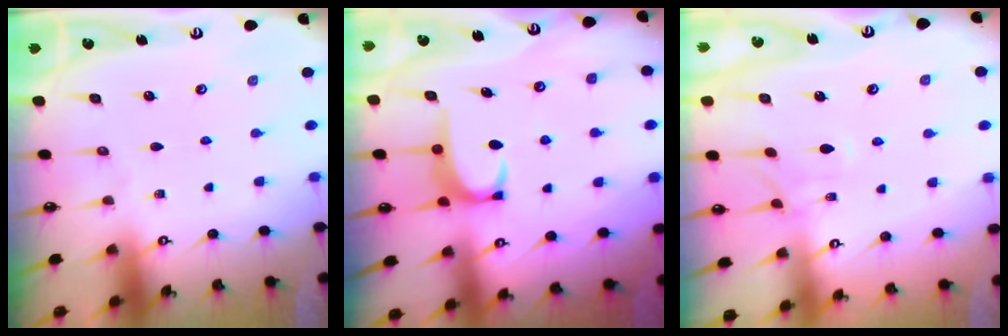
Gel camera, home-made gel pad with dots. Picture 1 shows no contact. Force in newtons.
{"total": 3.5, "press": 3.5, "slide": 0.4}
{"total": 0.8, "press": 0.0, "slide": 0.8}